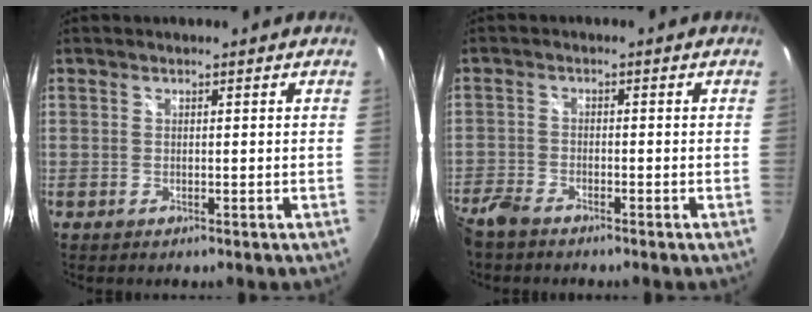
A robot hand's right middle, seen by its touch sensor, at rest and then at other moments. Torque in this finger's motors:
{"motor_torque": [0.13, -0.11, 0.06, 0.03]}